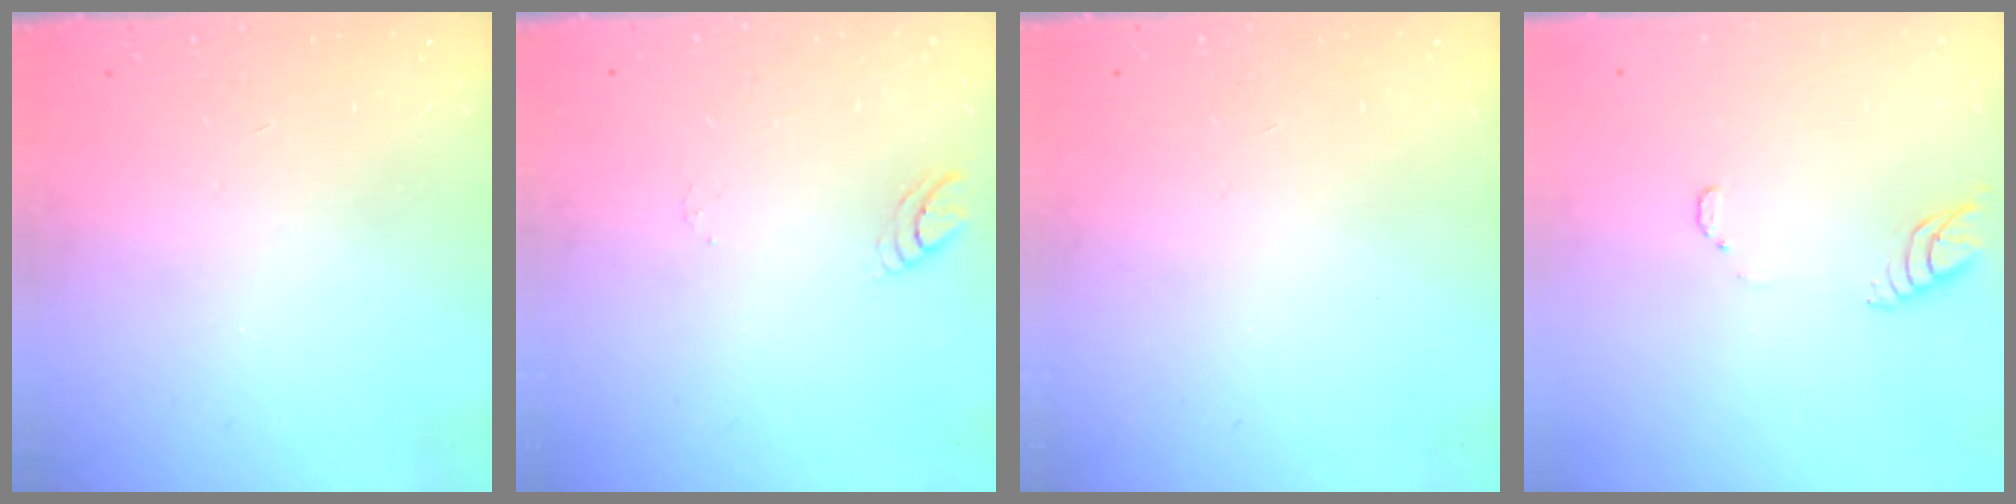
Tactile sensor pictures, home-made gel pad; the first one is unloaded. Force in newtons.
{"total": 4.5, "press": 4.5, "slide": 0.5}
{"total": 0.0}
{"total": 3.9, "press": 3.9, "slide": 0.3}